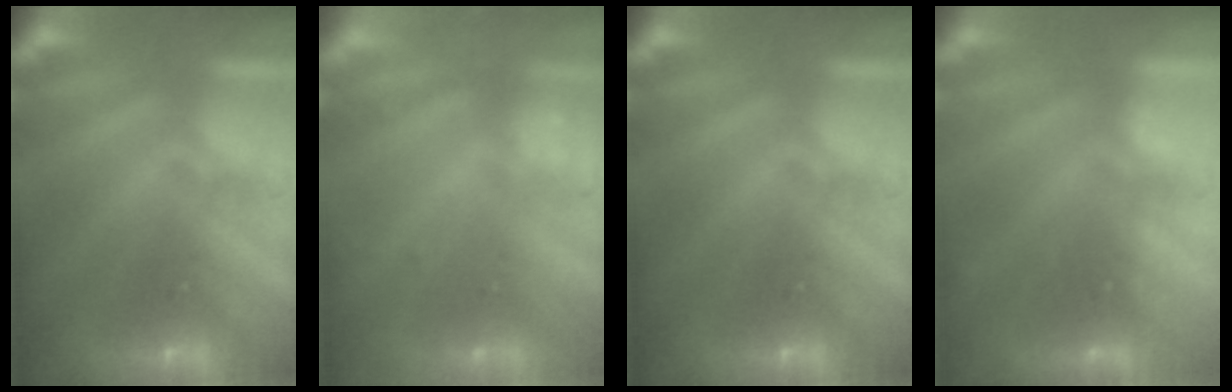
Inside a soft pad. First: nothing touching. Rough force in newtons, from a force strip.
{"total": 2.3}
{"total": 0.0}
{"total": 2.3}